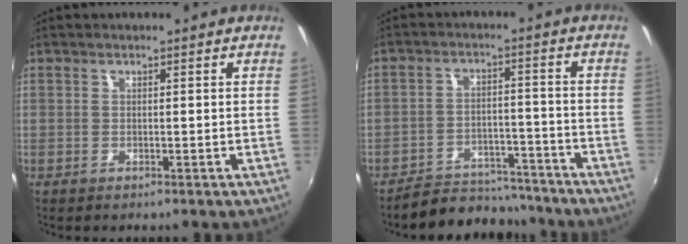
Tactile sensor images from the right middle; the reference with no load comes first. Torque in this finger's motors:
{"motor_torque": [-0.11, -0.72, -0.71, -0.21]}